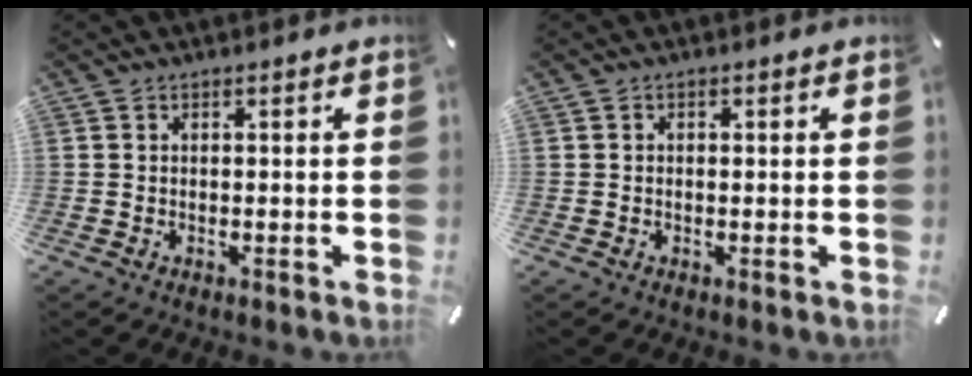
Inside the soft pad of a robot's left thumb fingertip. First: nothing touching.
{"total": 0.6, "force": [-0.1, 0.3, 0.5], "torque": [-0.009, 0.000, -0.002]}